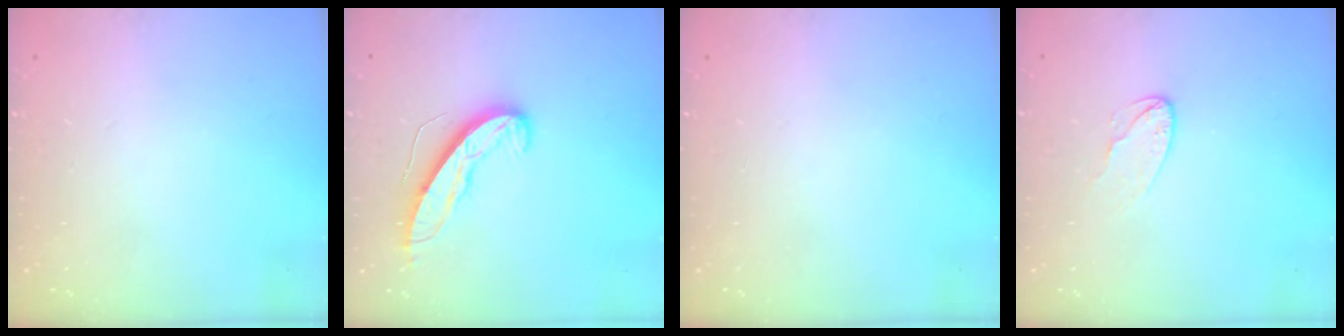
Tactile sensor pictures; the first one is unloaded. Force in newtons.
{"total": 10.0, "press": 10.0, "slide": 0.7}
{"total": 0.0}
{"total": 4.9, "press": 4.9, "slide": 0.4}